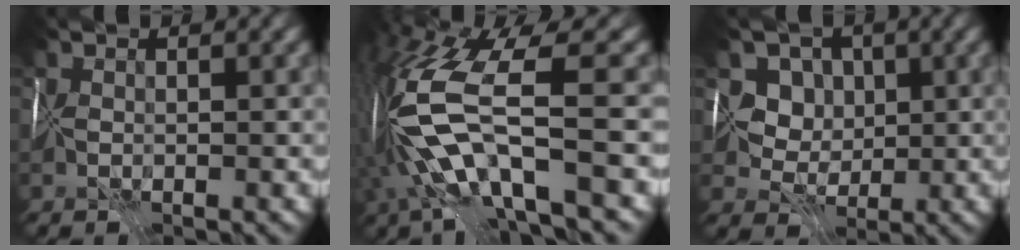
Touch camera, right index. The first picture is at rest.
{"total": 11.5, "force": [-1.4, 3.8, 10.8], "torque": [-0.233, 0.005, -0.018]}
{"total": 5.1, "force": [2.1, 4.3, 1.7], "torque": [-0.009, 0.008, 0.025]}